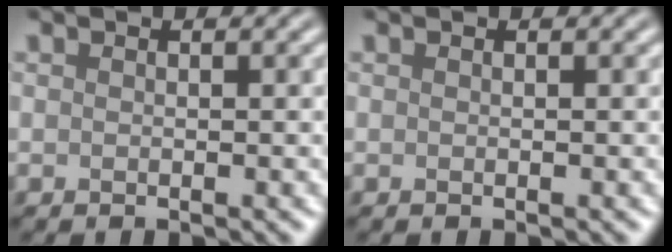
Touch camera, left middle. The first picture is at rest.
{"total": 0.0}